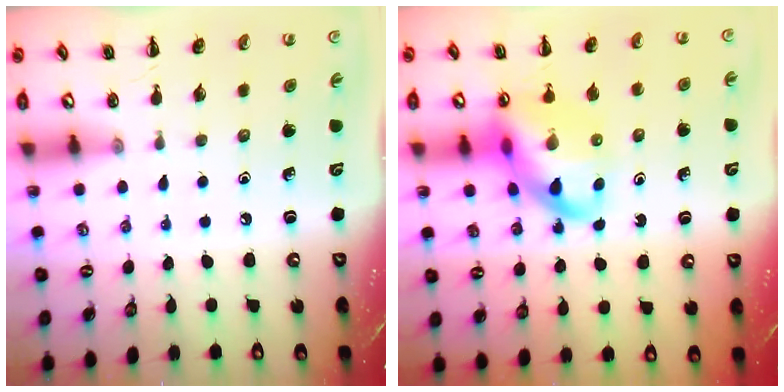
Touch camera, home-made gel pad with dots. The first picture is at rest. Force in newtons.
{"total": 15.2, "press": 14.6, "slide": 3.9}